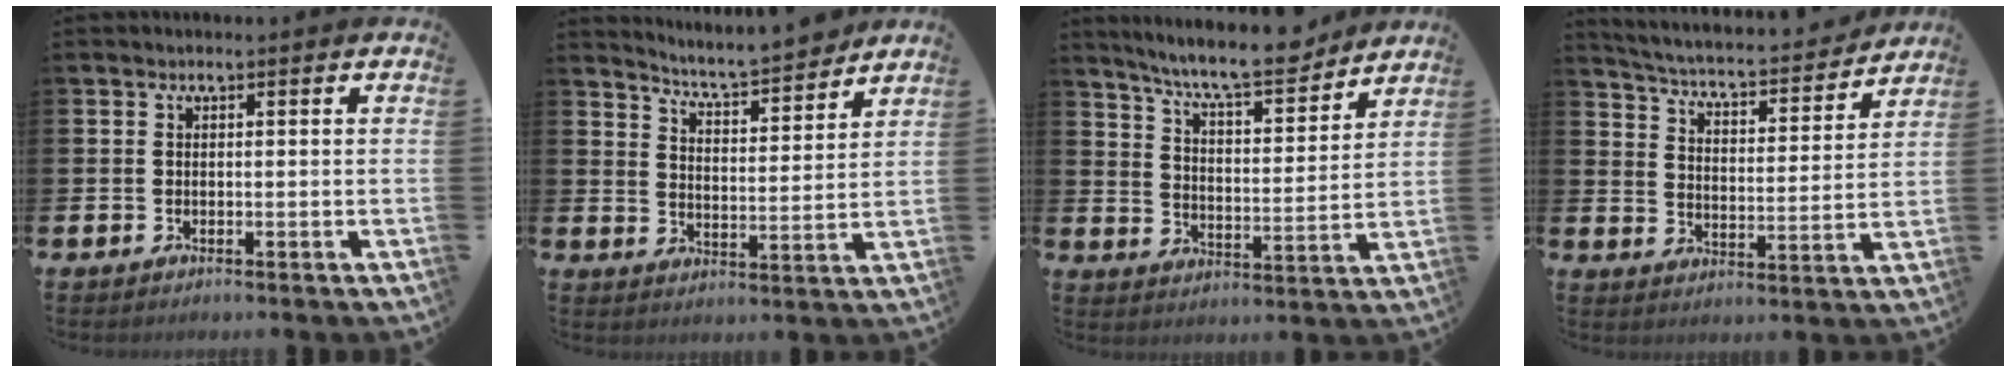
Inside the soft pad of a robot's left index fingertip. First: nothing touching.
{"total": 6.1, "force": [6.0, 0.1, 1.2], "torque": [-0.046, -0.049, 0.102]}
{"total": 9.2, "force": [8.6, 0.9, 3.3], "torque": [-0.093, -0.053, 0.150]}
{"total": 4.5, "force": [4.3, 0.6, 1.3], "torque": [-0.054, -0.041, 0.065]}